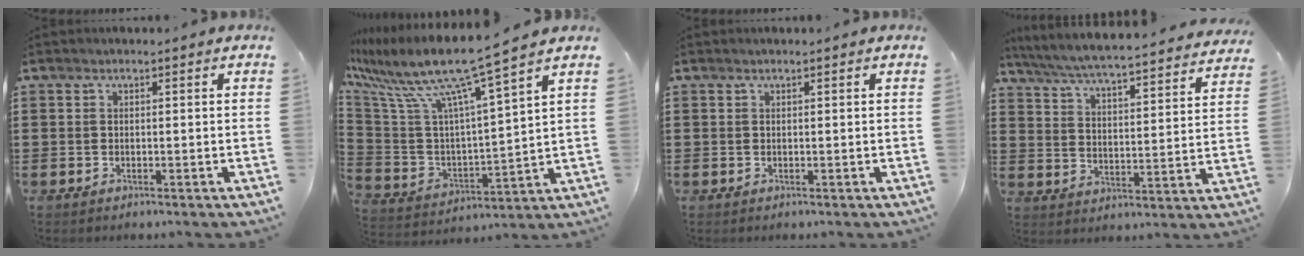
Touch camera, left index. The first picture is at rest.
{"total": 10.8, "force": [8.6, -0.4, 6.5], "torque": [-0.165, -0.065, 0.136]}
{"total": 0.0}
{"total": 5.1, "force": [4.9, -0.4, 1.4], "torque": [-0.054, -0.040, 0.077]}